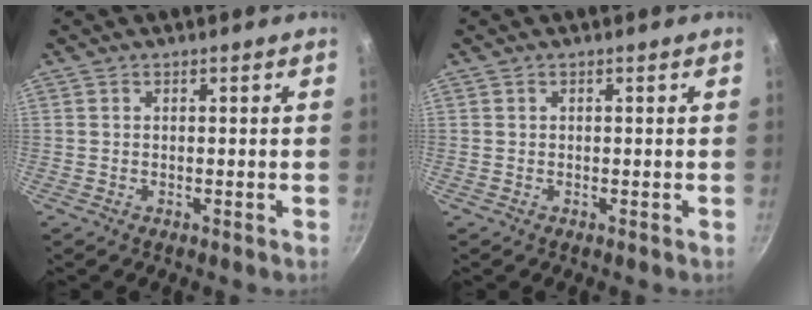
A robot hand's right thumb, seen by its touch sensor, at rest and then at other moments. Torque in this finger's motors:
{"motor_torque": [-0.01, 0.01, -0.15, 0.06, 0.02]}